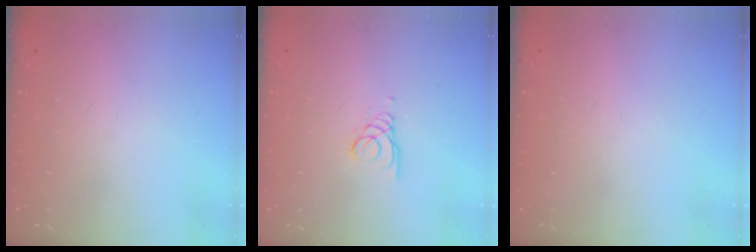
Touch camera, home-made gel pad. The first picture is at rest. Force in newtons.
{"total": 1.5, "press": 1.5, "slide": 0.1}
{"total": 0.0}